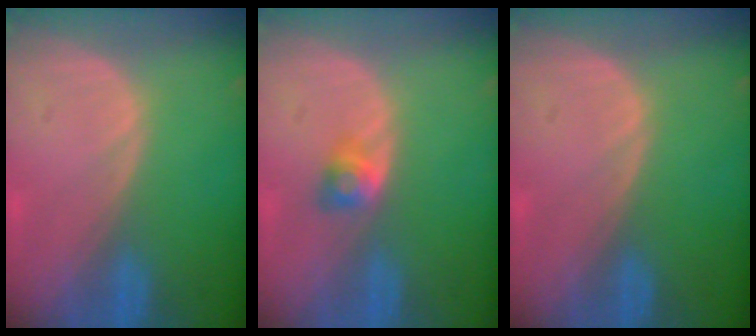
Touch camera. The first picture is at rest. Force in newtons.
{"total": 2.7, "press": 2.4, "slide": 1.1}
{"total": 0.0}